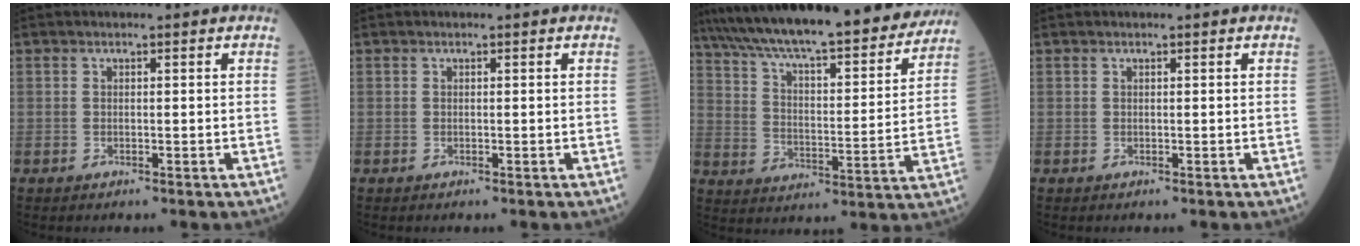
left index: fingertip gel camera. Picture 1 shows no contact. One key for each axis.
{"total": 0.0}
{"total": 28.2, "fx": 24.5, "fy": 4.0, "fz": 13.3, "tx": -0.226, "ty": -0.014, "tz": 0.346}
{"total": 0.0}